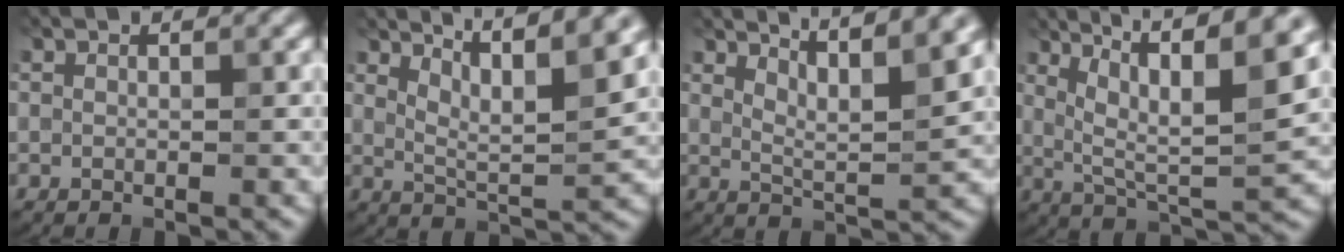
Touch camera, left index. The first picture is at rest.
{"total": 7.1, "force": [4.7, 1.4, 5.1], "torque": [-0.075, 0.006, 0.076]}
{"total": 6.1, "force": [4.3, 1.1, 4.2], "torque": [-0.059, 0.006, 0.063]}
{"total": 10.8, "force": [5.3, 2.8, 8.9], "torque": [-0.142, 0.009, 0.091]}